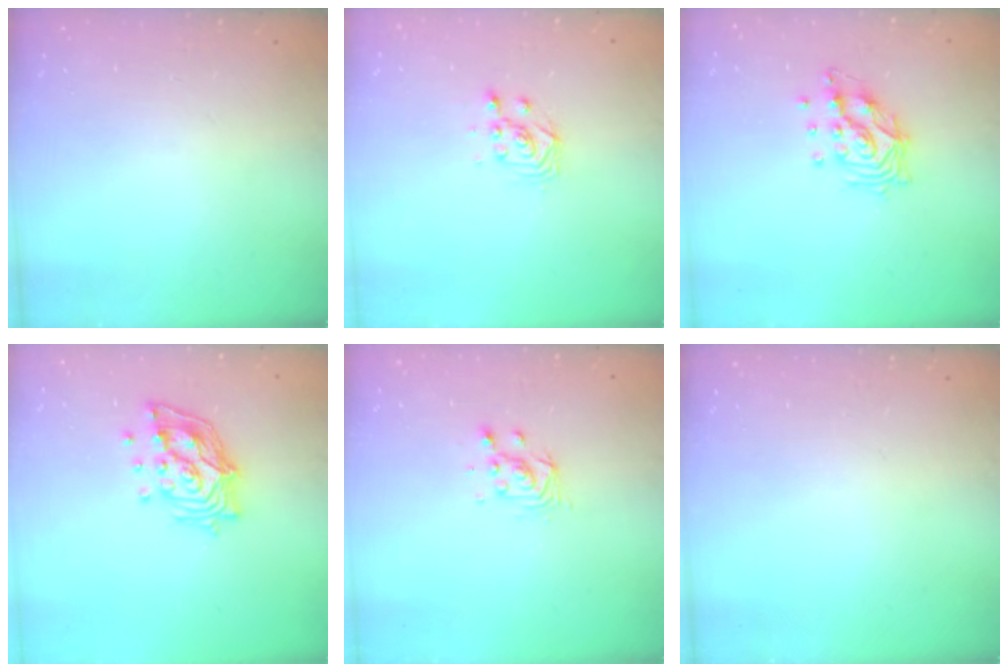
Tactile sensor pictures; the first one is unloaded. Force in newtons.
{"total": 3.0, "press": 3.0, "slide": 0.2}
{"total": 10.8, "press": 10.8, "slide": 0.7}
{"total": 14.0, "press": 13.9, "slide": 1.3}
{"total": 3.8, "press": 3.8, "slide": 0.3}
{"total": 0.0}